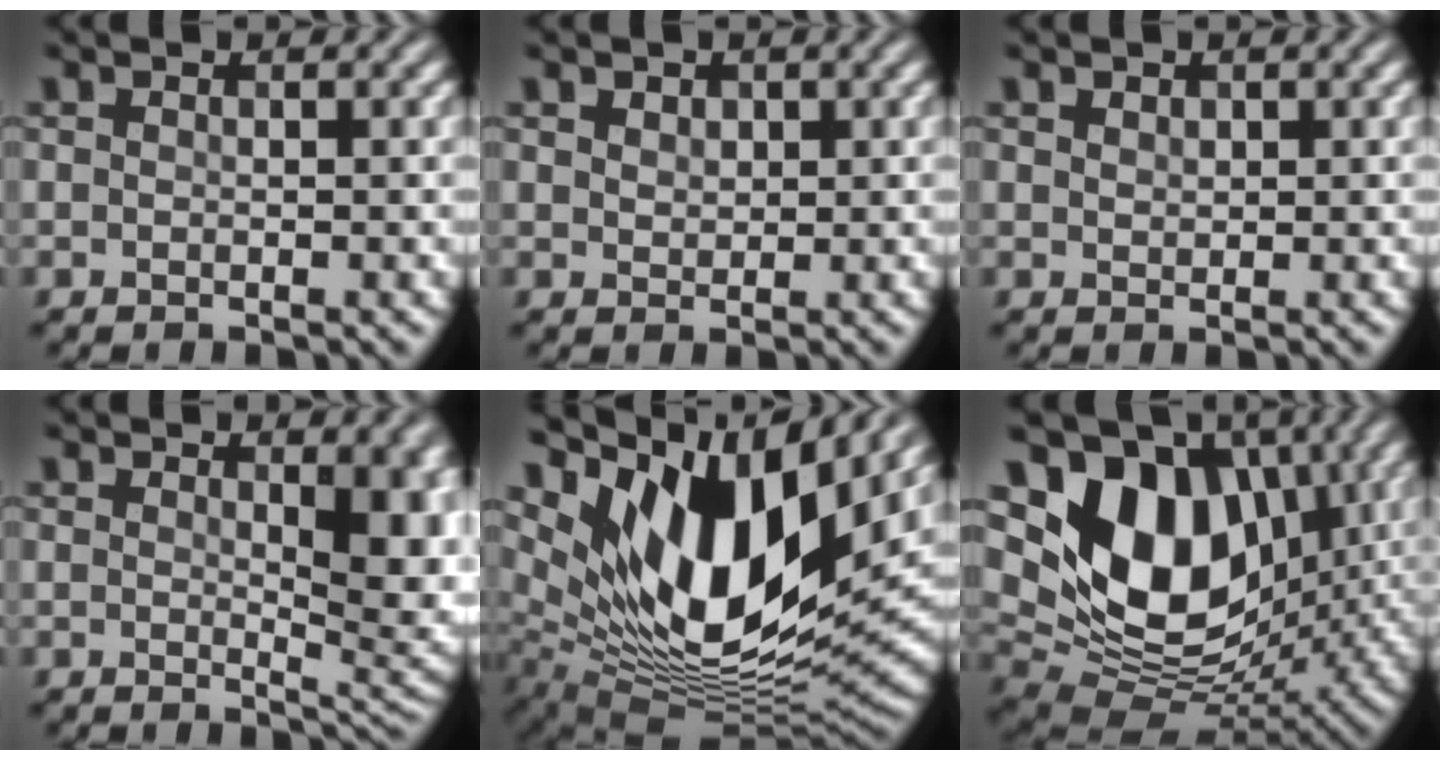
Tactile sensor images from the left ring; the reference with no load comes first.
{"total": 1.6, "force": [1.1, 1.0, 0.5], "torque": [-0.009, 0.001, 0.015]}
{"total": 0.7, "force": [0.5, 0.4, 0.0], "torque": [-0.002, -0.001, 0.010]}
{"total": 6.4, "force": [1.1, 2.5, 5.8], "torque": [-0.065, -0.011, 0.029]}
{"total": 15.1, "force": [6.4, 6.9, 11.8], "torque": [-0.207, -0.002, 0.116]}
{"total": 13.1, "force": [4.2, 8.6, 8.9], "torque": [-0.152, 0.007, 0.066]}